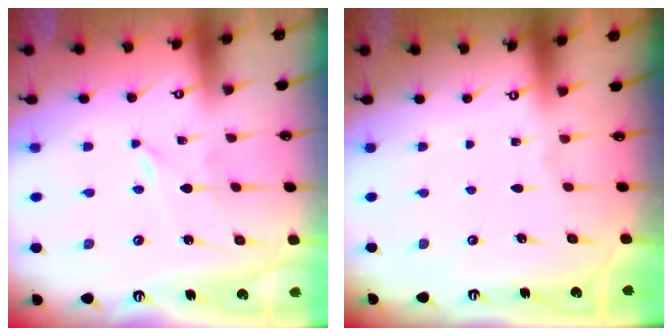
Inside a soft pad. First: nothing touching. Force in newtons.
{"total": 0.0}